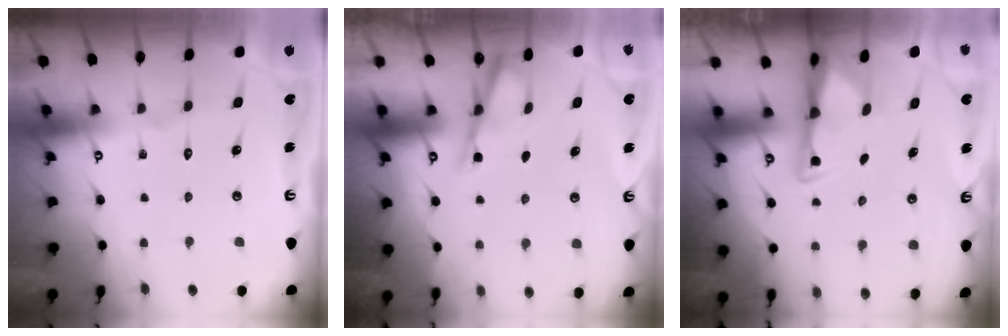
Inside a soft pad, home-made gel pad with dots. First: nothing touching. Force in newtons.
{"total": 2.9, "press": 2.8, "slide": 0.4}
{"total": 3.1, "press": 3.0, "slide": 0.6}